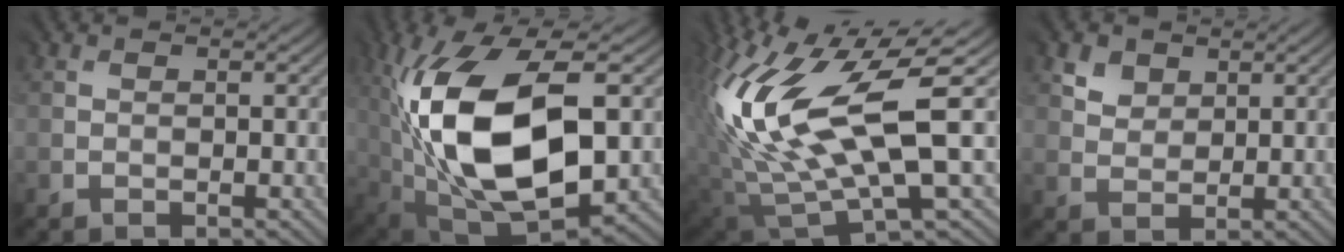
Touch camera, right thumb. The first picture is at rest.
{"total": 16.4, "force": [0.5, 8.5, 14.0], "torque": [-0.275, -0.005, 0.009]}
{"total": 16.5, "force": [2.6, 6.2, 15.1], "torque": [-0.341, -0.008, 0.057]}
{"total": 2.6, "force": [1.9, 1.8, 0.3], "torque": [-0.009, -0.002, 0.040]}